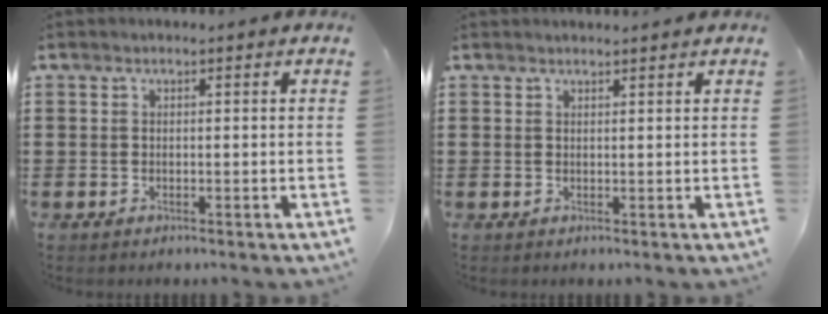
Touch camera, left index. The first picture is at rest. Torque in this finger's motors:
{"motor_torque": [-0.26, -0.40, -0.31, -0.11]}